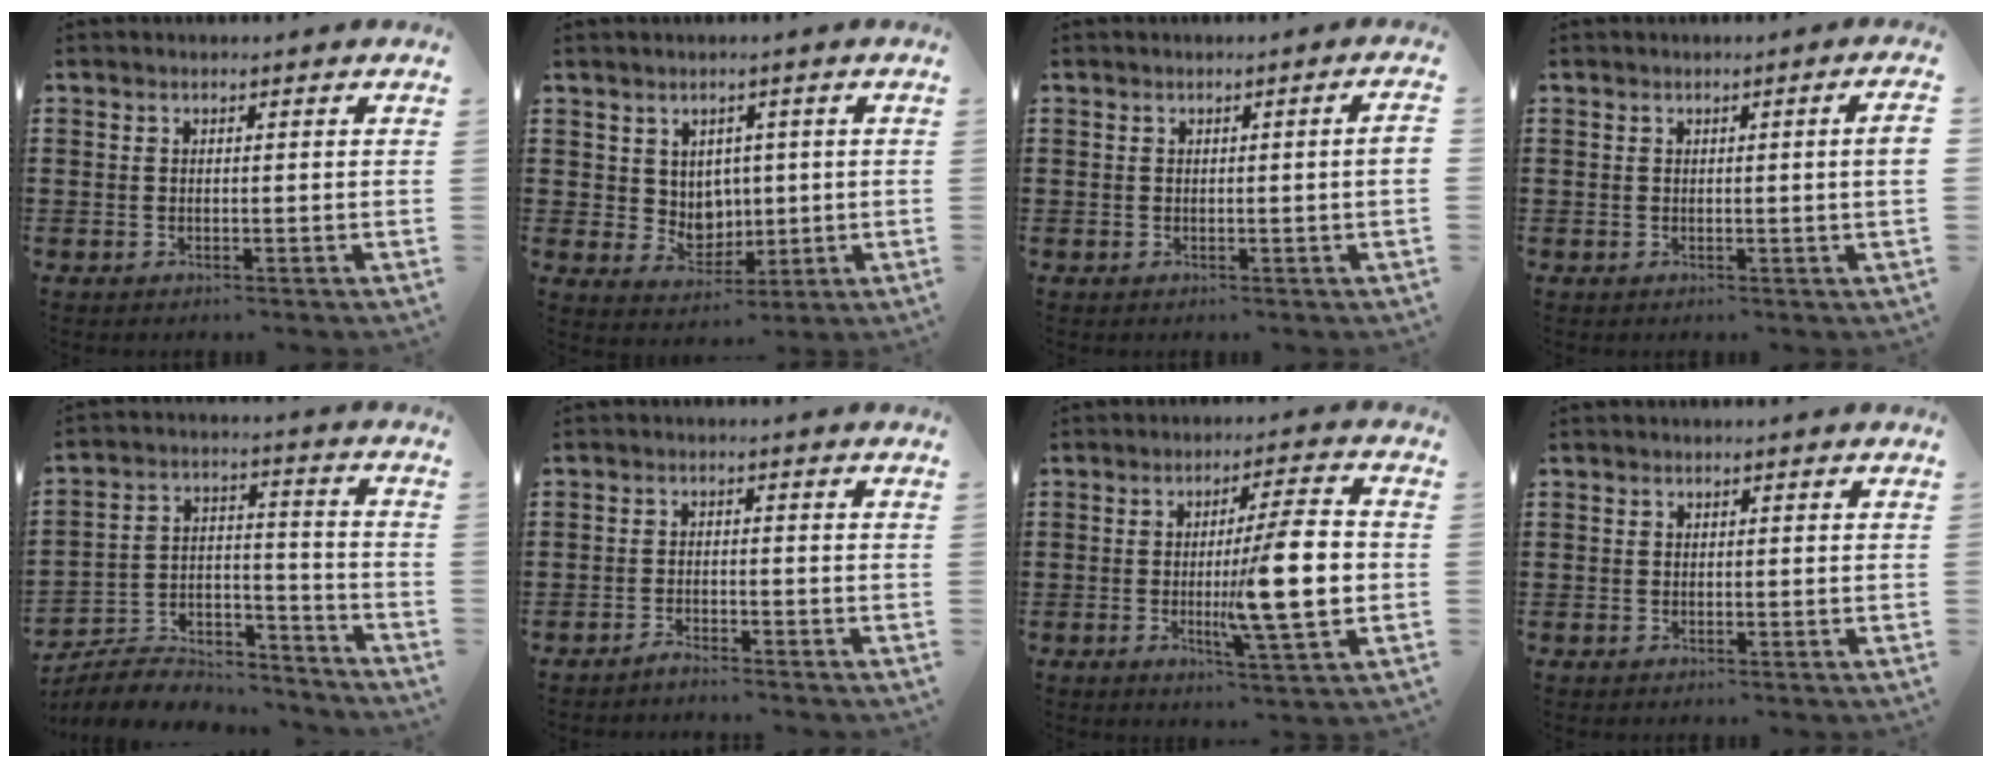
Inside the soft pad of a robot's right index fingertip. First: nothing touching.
{"total": 4.6, "force": [2.1, 4.0, 0.9], "torque": [-0.024, -0.007, 0.036]}
{"total": 1.3, "force": [-0.2, -0.3, 1.2], "torque": [-0.018, -0.005, -0.005]}
{"total": 1.7, "force": [0.1, -0.5, 1.6], "torque": [-0.025, -0.005, -0.002]}
{"total": 6.2, "force": [-5.5, 2.3, 1.5], "torque": [-0.037, 0.007, -0.109]}
{"total": 3.1, "force": [-3.1, 0.0, 0.2], "torque": [-0.009, 0.003, -0.063]}
{"total": 12.7, "force": [-1.0, 1.9, 12.5], "torque": [-0.195, -0.014, -0.023]}
{"total": 0.0}